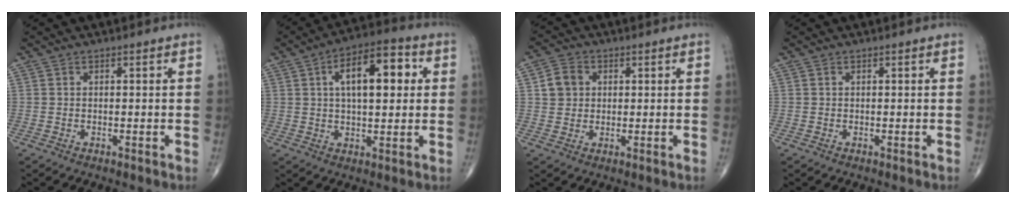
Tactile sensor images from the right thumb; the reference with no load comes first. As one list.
[{"total": 13.4, "force": [3.1, 6.2, 11.4], "torque": [-0.158, 0.016, 0.042]}, {"total": 5.0, "force": [1.1, 4.3, 2.3], "torque": [-0.026, 0.002, 0.015]}, {"total": 0.0}]